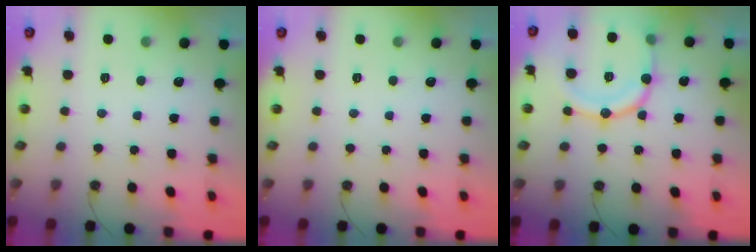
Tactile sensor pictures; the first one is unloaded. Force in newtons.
{"total": 0.0}
{"total": 16.9, "press": 16.6, "slide": 3.3}